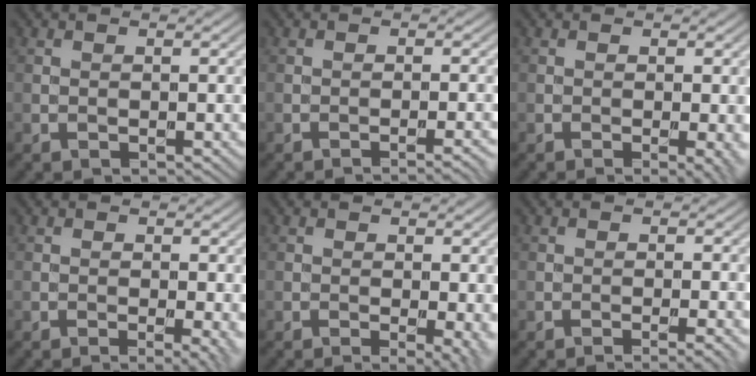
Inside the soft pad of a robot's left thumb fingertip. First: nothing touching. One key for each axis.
{"total": 2.3, "fx": -1.3, "fy": 0.4, "fz": 1.9, "tx": -0.020, "ty": 0.007, "tz": -0.026}
{"total": 2.3, "fx": -0.5, "fy": 0.4, "fz": 2.2, "tx": -0.033, "ty": -0.005, "tz": -0.009}
{"total": 2.9, "fx": -0.6, "fy": 0.5, "fz": 2.8, "tx": -0.043, "ty": -0.006, "tz": -0.010}
{"total": 3.7, "fx": -0.6, "fy": 0.9, "fz": 3.6, "tx": -0.049, "ty": -0.008, "tz": -0.008}
{"total": 2.5, "fx": -1.2, "fy": 0.4, "fz": 2.1, "tx": -0.023, "ty": 0.004, "tz": -0.024}